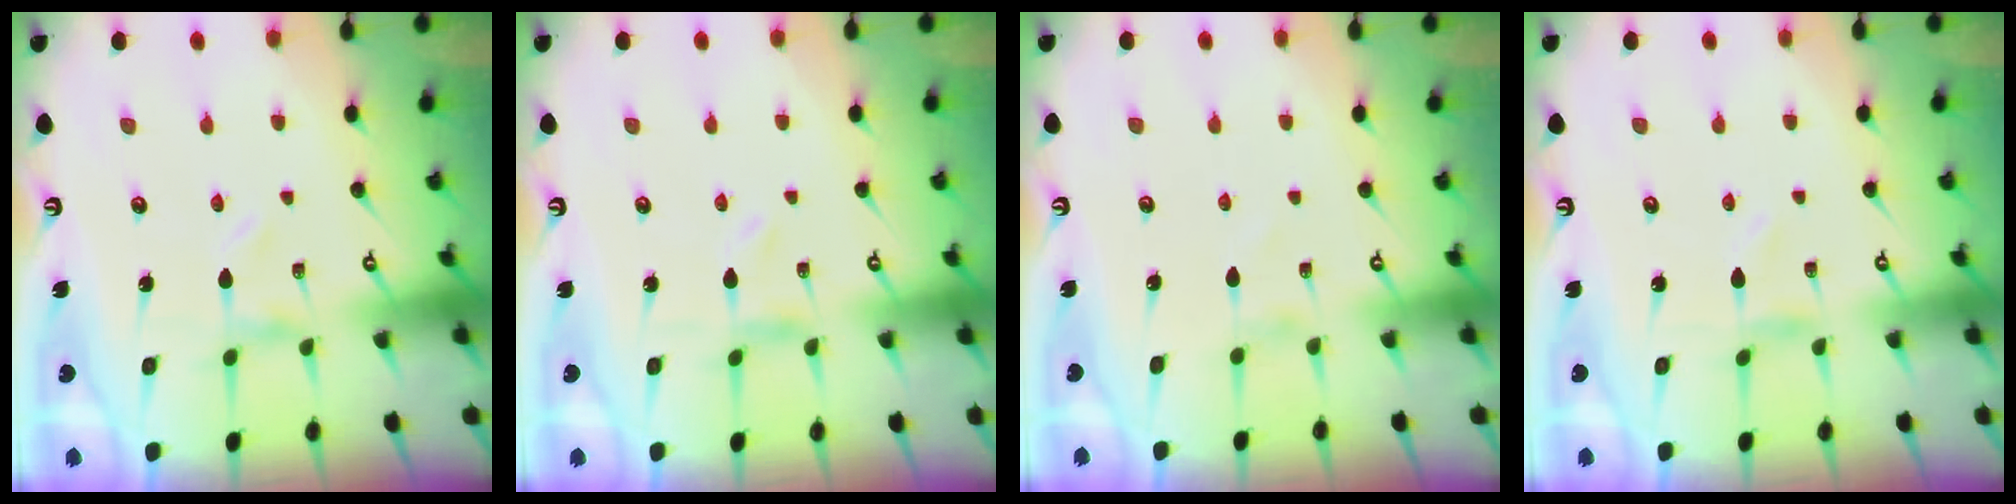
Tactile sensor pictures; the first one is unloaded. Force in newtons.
{"total": 0.0}
{"total": 0.6, "press": 0.6, "slide": 0.1}
{"total": 1.0, "press": 1.0, "slide": 0.1}